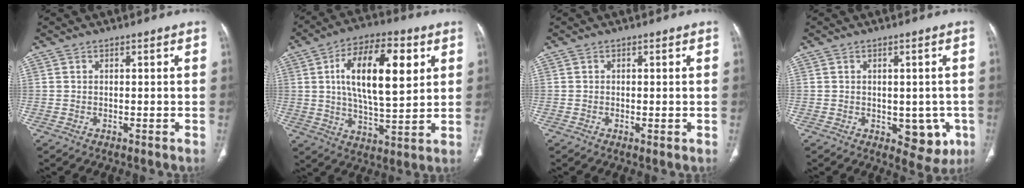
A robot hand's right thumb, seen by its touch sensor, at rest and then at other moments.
{"total": 17.9, "force": [4.8, 7.6, 15.5], "torque": [-0.240, -0.009, 0.079]}
{"total": 0.7, "force": [-0.1, 0.3, 0.7], "torque": [-0.014, -0.004, -0.003]}
{"total": 7.5, "force": [-1.7, 4.7, 5.6], "torque": [-0.029, -0.006, -0.011]}